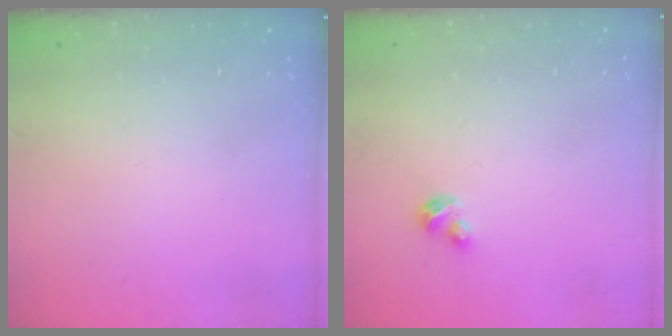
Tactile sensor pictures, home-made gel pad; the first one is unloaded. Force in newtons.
{"total": 3.1, "press": 3.0, "slide": 0.5}